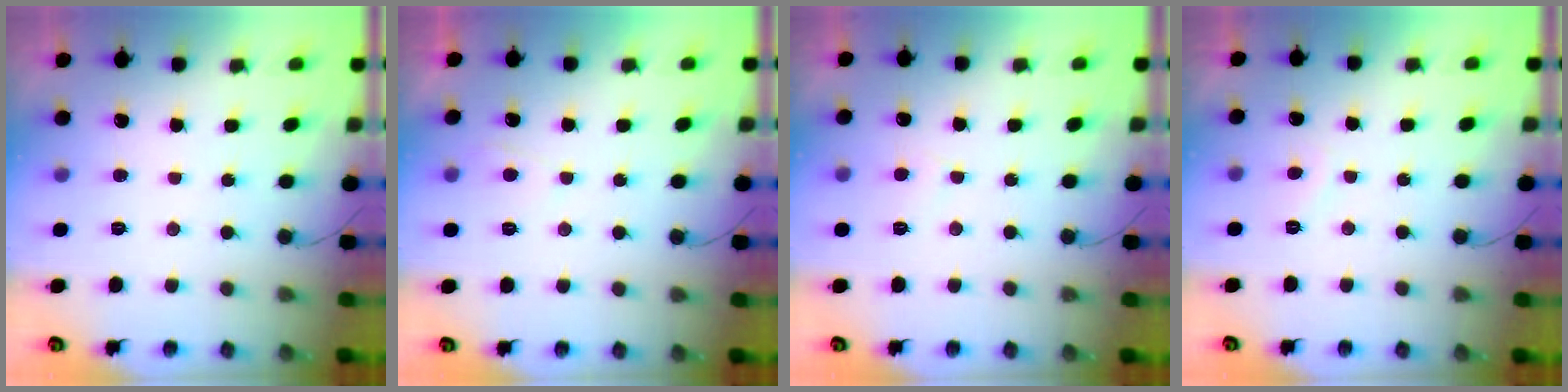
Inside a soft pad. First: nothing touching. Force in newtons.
{"total": 2.7, "press": 2.7, "slide": 0.2}
{"total": 2.8, "press": 2.8, "slide": 0.3}
{"total": 1.8, "press": 1.7, "slide": 0.6}